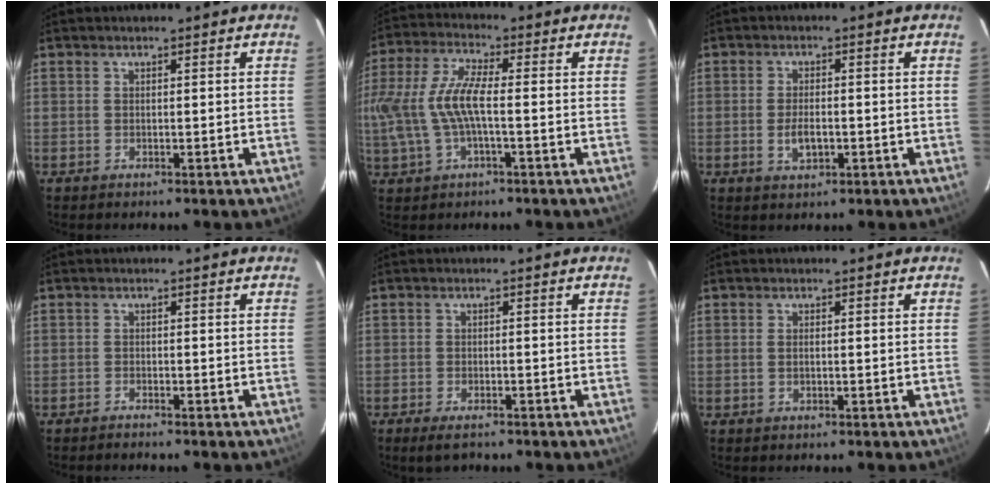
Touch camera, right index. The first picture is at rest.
{"total": 11.2, "force": [-1.2, 3.7, 10.5], "torque": [-0.224, 0.004, -0.020]}
{"total": 4.0, "force": [-1.0, 2.0, 3.3], "torque": [-0.066, -0.003, -0.016]}
{"total": 1.1, "force": [-1.1, 0.0, 0.1], "torque": [-0.013, -0.001, -0.020]}
{"total": 3.7, "force": [-2.8, 1.4, 2.0], "torque": [-0.050, -0.012, -0.049]}
{"total": 0.9, "force": [0.0, 0.3, 0.8], "torque": [-0.016, 0.001, -0.002]}